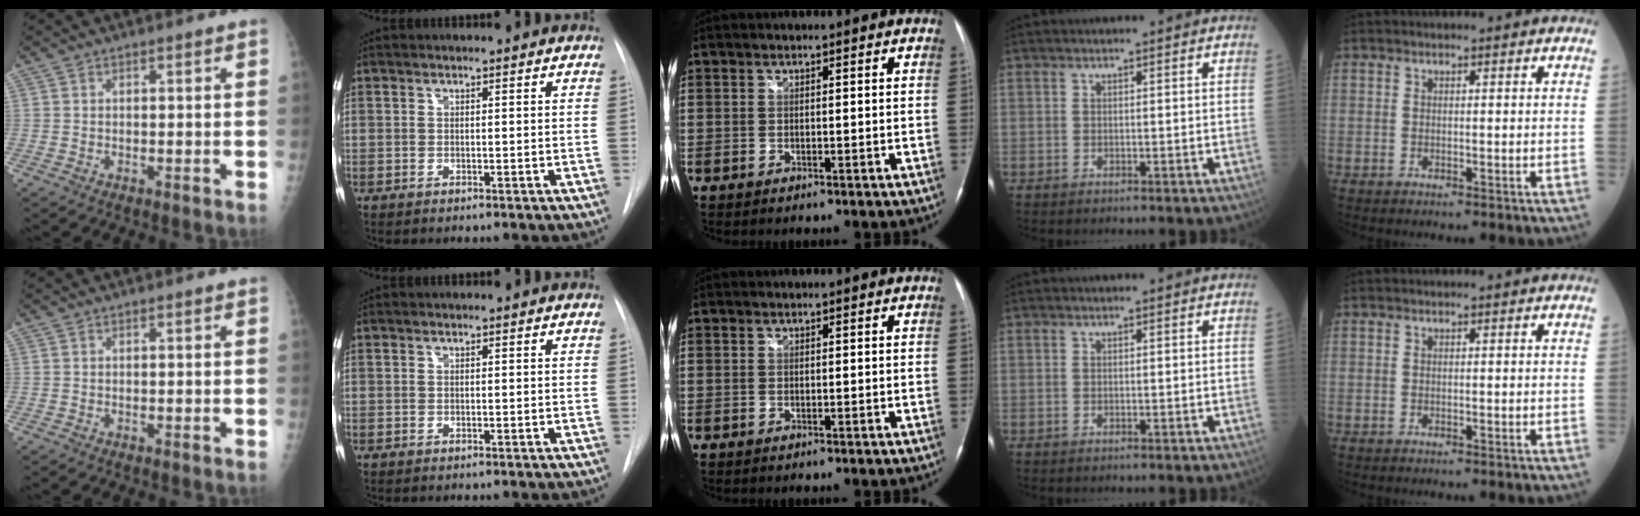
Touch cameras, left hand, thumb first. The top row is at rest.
{}